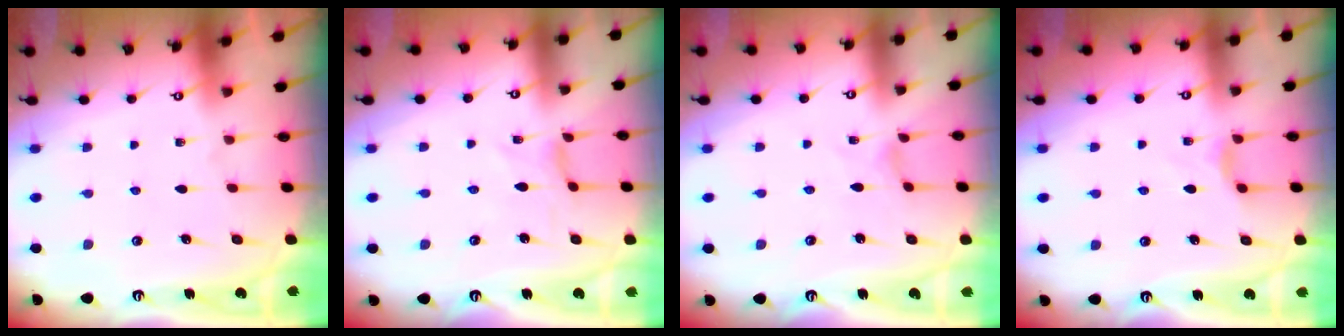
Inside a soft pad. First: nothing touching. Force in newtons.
{"total": 0.0}
{"total": 0.0}
{"total": 3.0, "press": 3.0, "slide": 0.5}